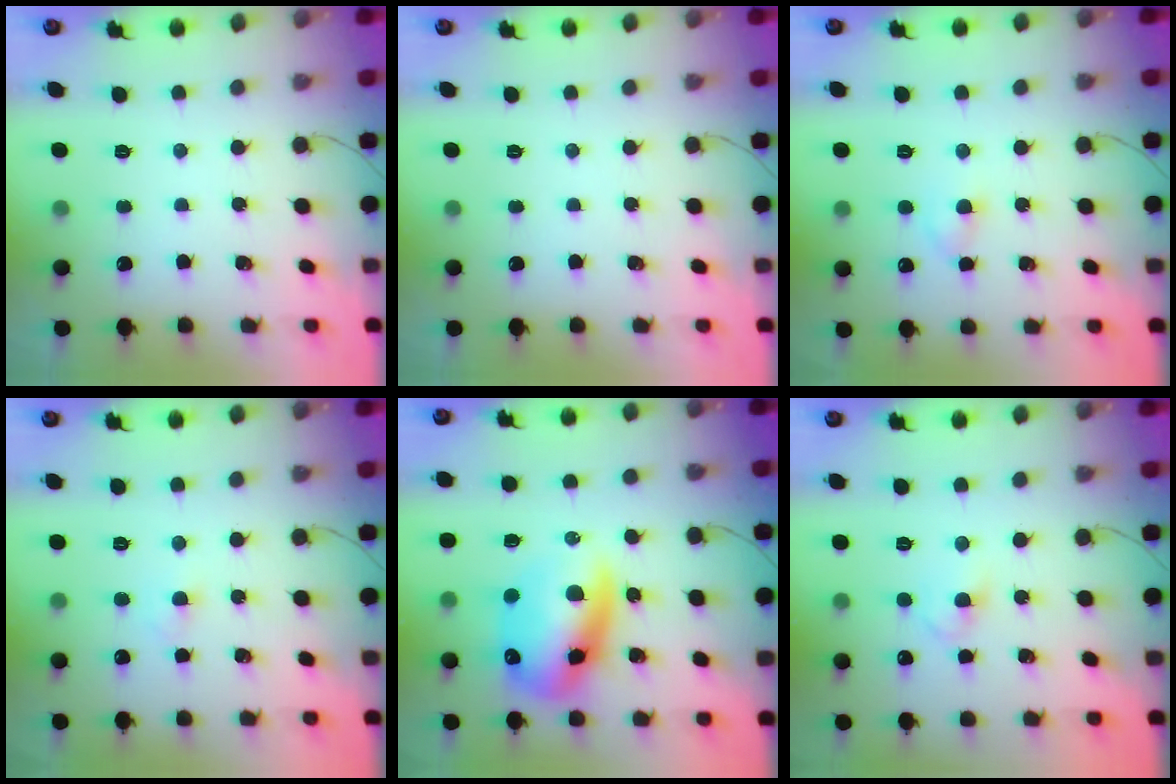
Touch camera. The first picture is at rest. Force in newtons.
{"total": 0.0}
{"total": 2.9, "press": 2.6, "slide": 1.1}
{"total": 2.6, "press": 2.4, "slide": 0.9}
{"total": 15.4, "press": 15.0, "slide": 3.5}
{"total": 3.1, "press": 2.9, "slide": 1.0}